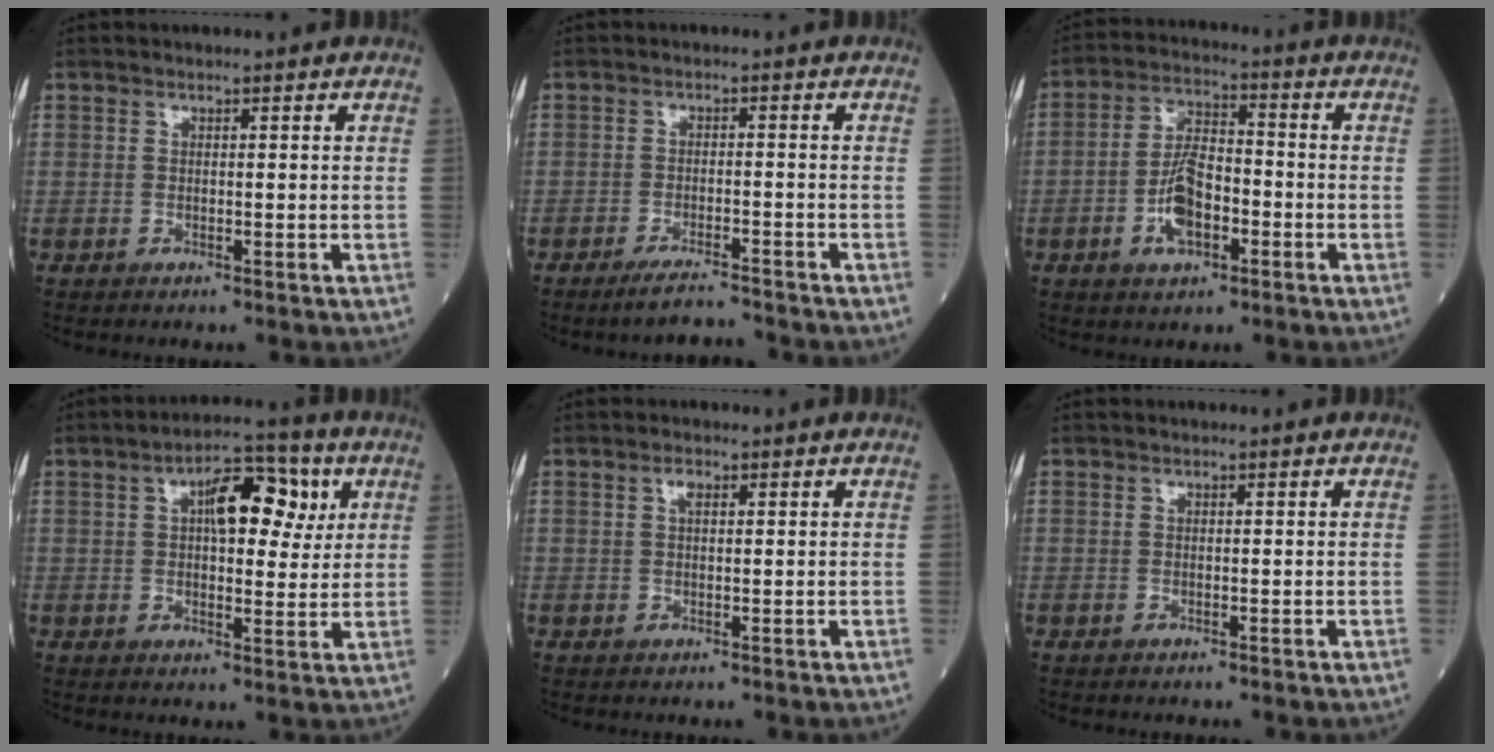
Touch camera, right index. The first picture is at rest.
{"total": 4.4, "force": [-4.0, 0.1, 1.8], "torque": [-0.033, -0.012, -0.070]}
{"total": 7.9, "force": [-2.8, 3.4, 6.6], "torque": [-0.134, 0.009, -0.052]}
{"total": 9.5, "force": [3.2, 4.0, 8.0], "torque": [-0.115, 0.026, 0.042]}
{"total": 1.3, "force": [0.6, 0.5, 1.0], "torque": [-0.021, 0.002, 0.008]}
{"total": 0.0}